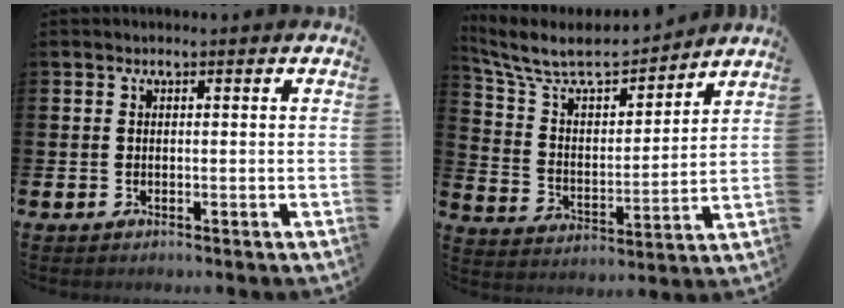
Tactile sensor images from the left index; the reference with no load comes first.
{"total": 8.6, "force": [7.6, 2.6, 3.0], "torque": [-0.103, -0.053, 0.132]}